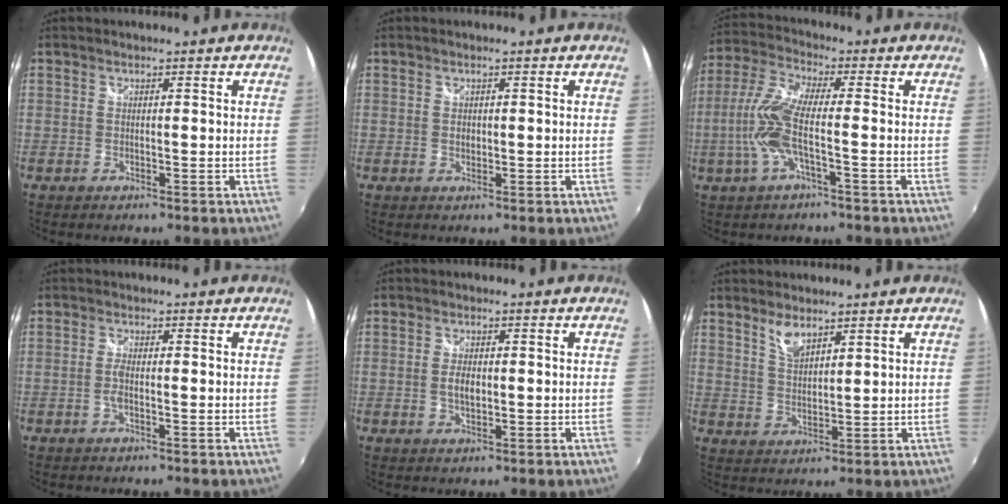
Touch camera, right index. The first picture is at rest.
{"total": 0.9, "force": [0.2, 0.8, 0.5], "torque": [-0.007, 0.001, 0.002]}
{"total": 10.5, "force": [-2.5, 2.0, 10.0], "torque": [-0.224, 0.000, -0.051]}
{"total": 1.8, "force": [-0.6, 0.3, 1.7], "torque": [-0.037, 0.000, -0.011]}
{"total": 2.8, "force": [-0.1, 1.4, 2.4], "torque": [-0.044, -0.001, -0.002]}
{"total": 4.4, "force": [3.3, 1.4, 2.5], "torque": [-0.044, -0.001, 0.062]}